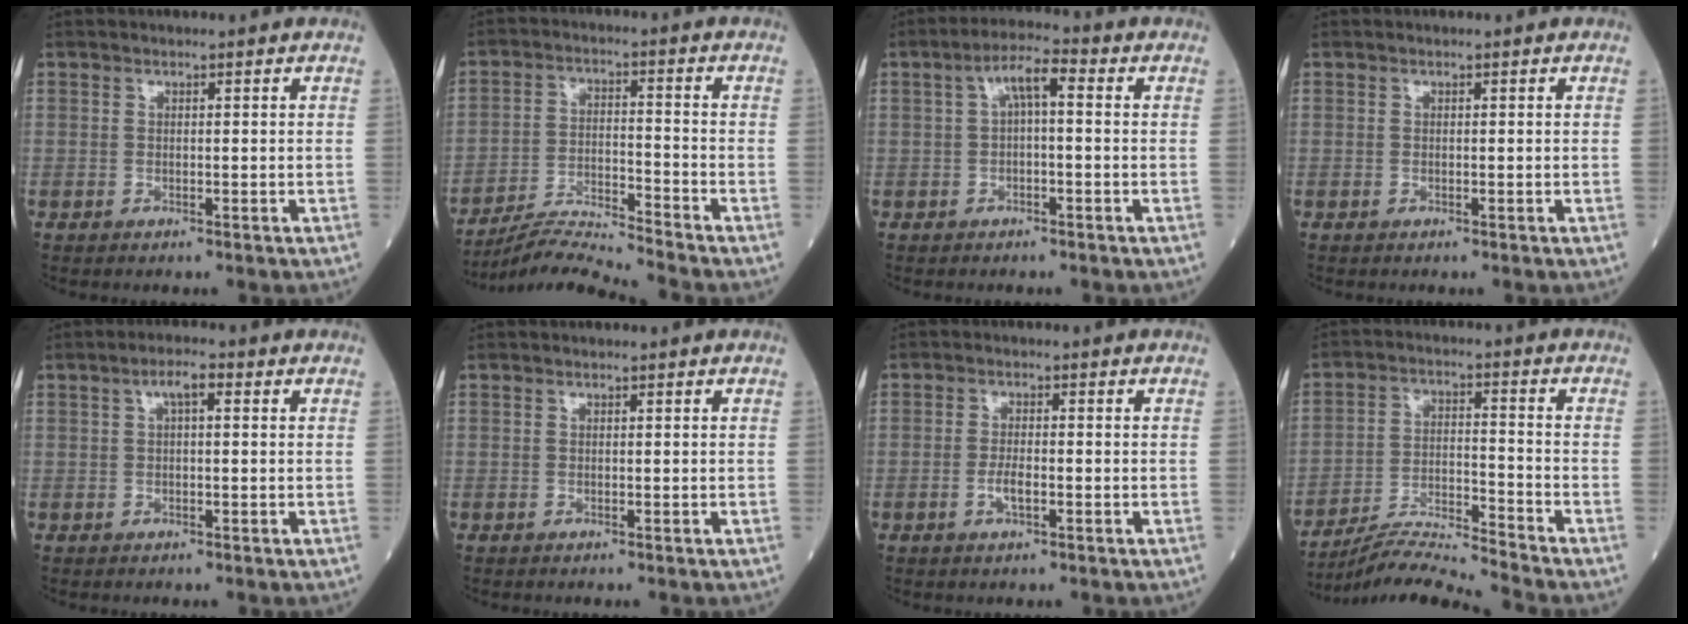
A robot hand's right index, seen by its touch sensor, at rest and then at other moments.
{"total": 8.1, "force": [-7.7, -2.4, 0.7], "torque": [-0.020, -0.007, -0.145]}
{"total": 5.1, "force": [0.8, 1.3, 4.8], "torque": [-0.088, 0.026, 0.012]}
{"total": 0.0}
{"total": 2.9, "force": [0.9, 0.8, 2.6], "torque": [-0.047, 0.013, 0.016]}
{"total": 0.0}
{"total": 2.6, "force": [-0.9, 0.7, 2.4], "torque": [-0.045, 0.001, -0.015]}
{"total": 9.3, "force": [-8.8, -2.5, 1.3], "torque": [-0.029, -0.003, -0.163]}